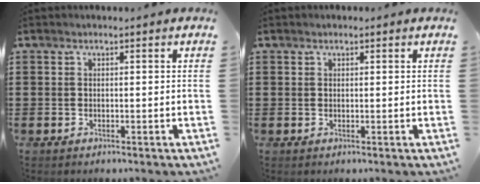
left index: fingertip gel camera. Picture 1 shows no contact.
{"total": 0.6, "force": [0.4, 0.4, 0.1], "torque": [-0.004, 0.003, 0.009]}